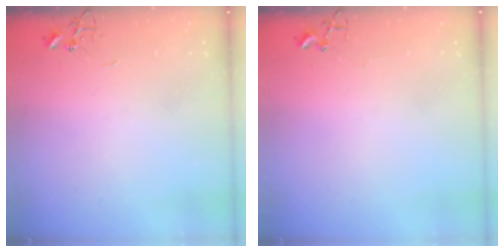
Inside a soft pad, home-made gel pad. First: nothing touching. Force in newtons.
{"total": 1.8, "press": 1.8, "slide": 0.2}